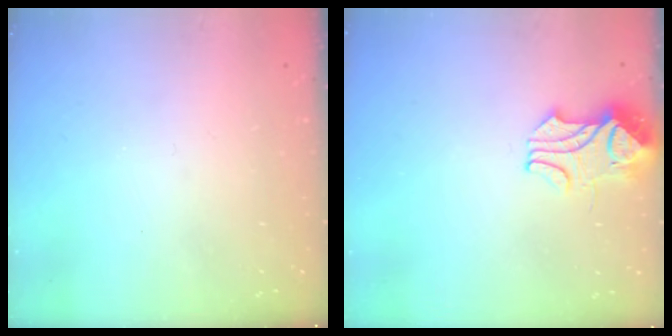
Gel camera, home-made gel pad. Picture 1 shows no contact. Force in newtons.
{"total": 2.1, "press": 2.0, "slide": 0.8}